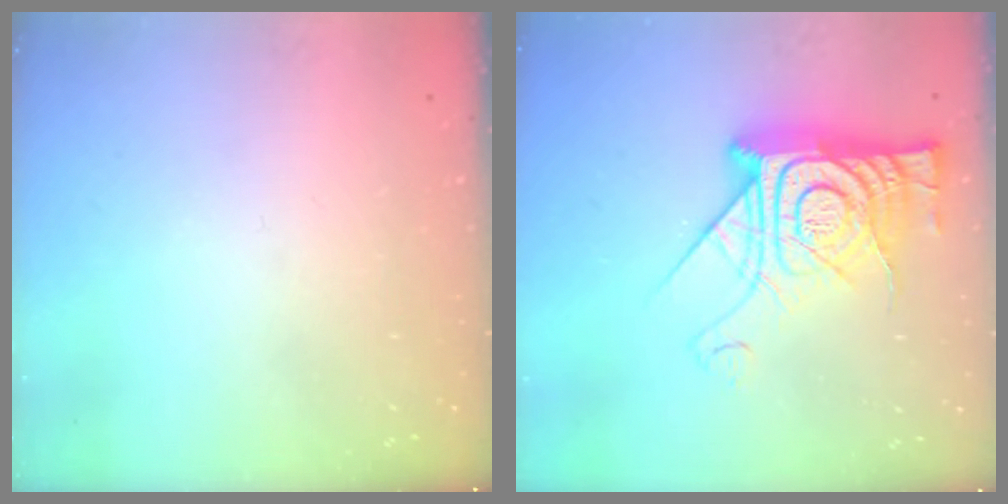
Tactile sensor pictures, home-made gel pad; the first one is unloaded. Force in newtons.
{"total": 20.4, "press": 20.4, "slide": 1.8}